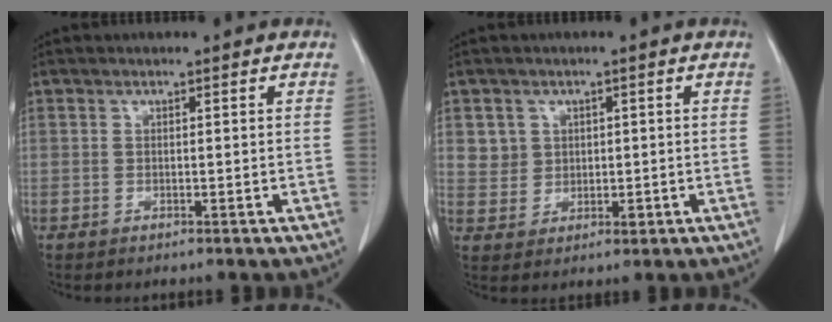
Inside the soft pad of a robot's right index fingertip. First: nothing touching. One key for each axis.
{"total": 3.9, "fx": 1.3, "fy": 3.6, "fz": 0.4, "tx": 0.001, "ty": 0.002, "tz": 0.031}